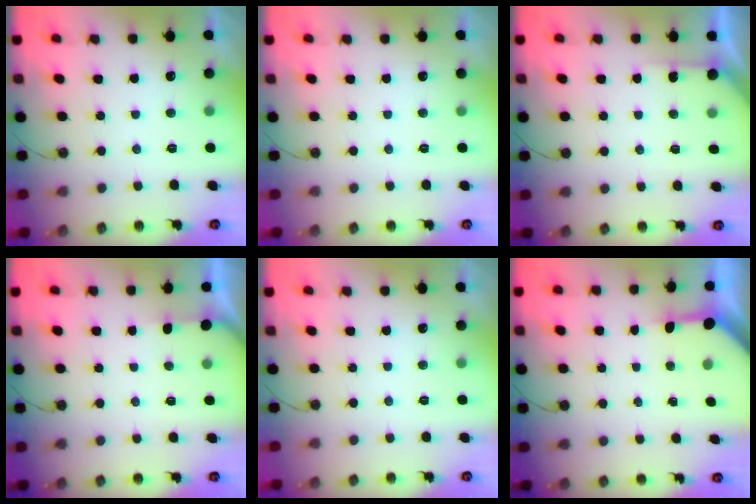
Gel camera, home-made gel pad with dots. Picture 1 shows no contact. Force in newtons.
{"total": 0.0}
{"total": 3.5, "press": 3.5, "slide": 0.4}
{"total": 1.9, "press": 1.9, "slide": 0.2}
{"total": 0.0}
{"total": 3.4, "press": 3.4, "slide": 0.4}